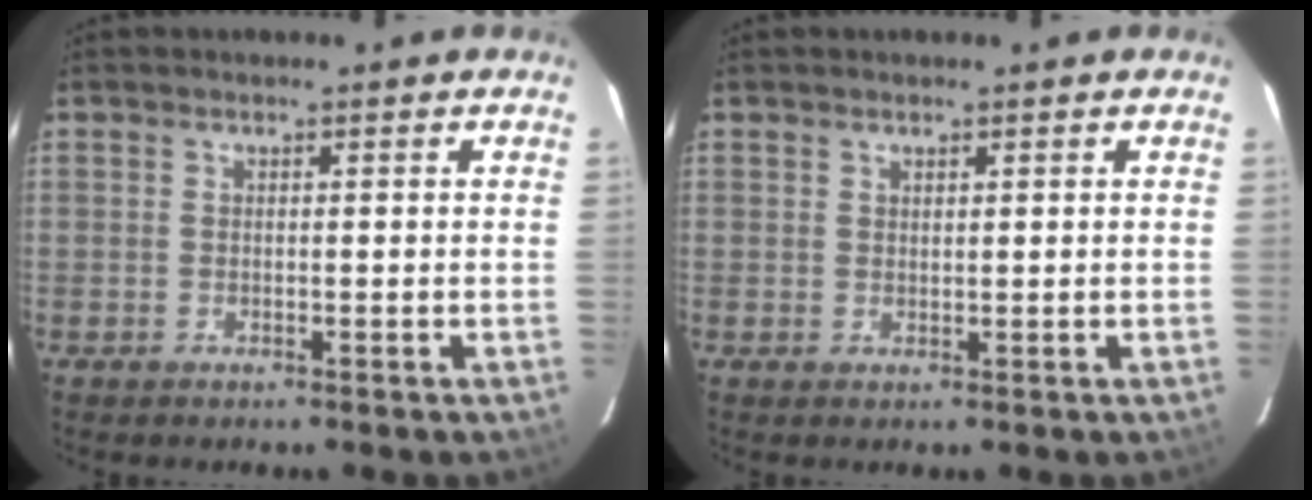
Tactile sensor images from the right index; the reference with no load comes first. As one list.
[{"total": 0.7, "force": [0.7, 0.3, 0.2], "torque": [-0.004, 0.002, 0.012]}]